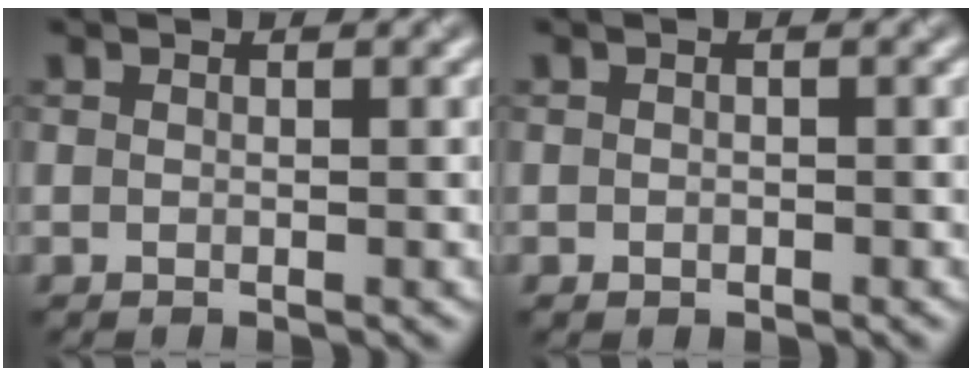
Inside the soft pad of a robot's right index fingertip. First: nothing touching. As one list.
[{"total": 0.0}]